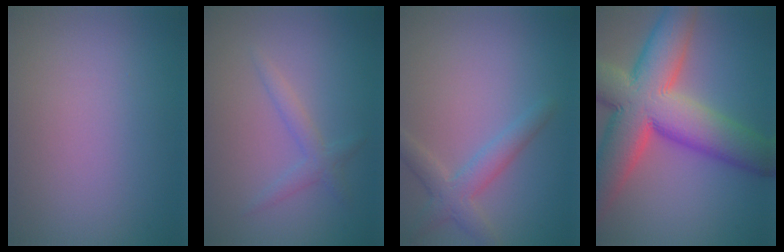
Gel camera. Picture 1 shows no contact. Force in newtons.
{"total": 1.7, "press": 1.7, "slide": 0.1}
{"total": 3.0, "press": 3.0, "slide": 0.1}
{"total": 13.9, "press": 13.8, "slide": 1.1}